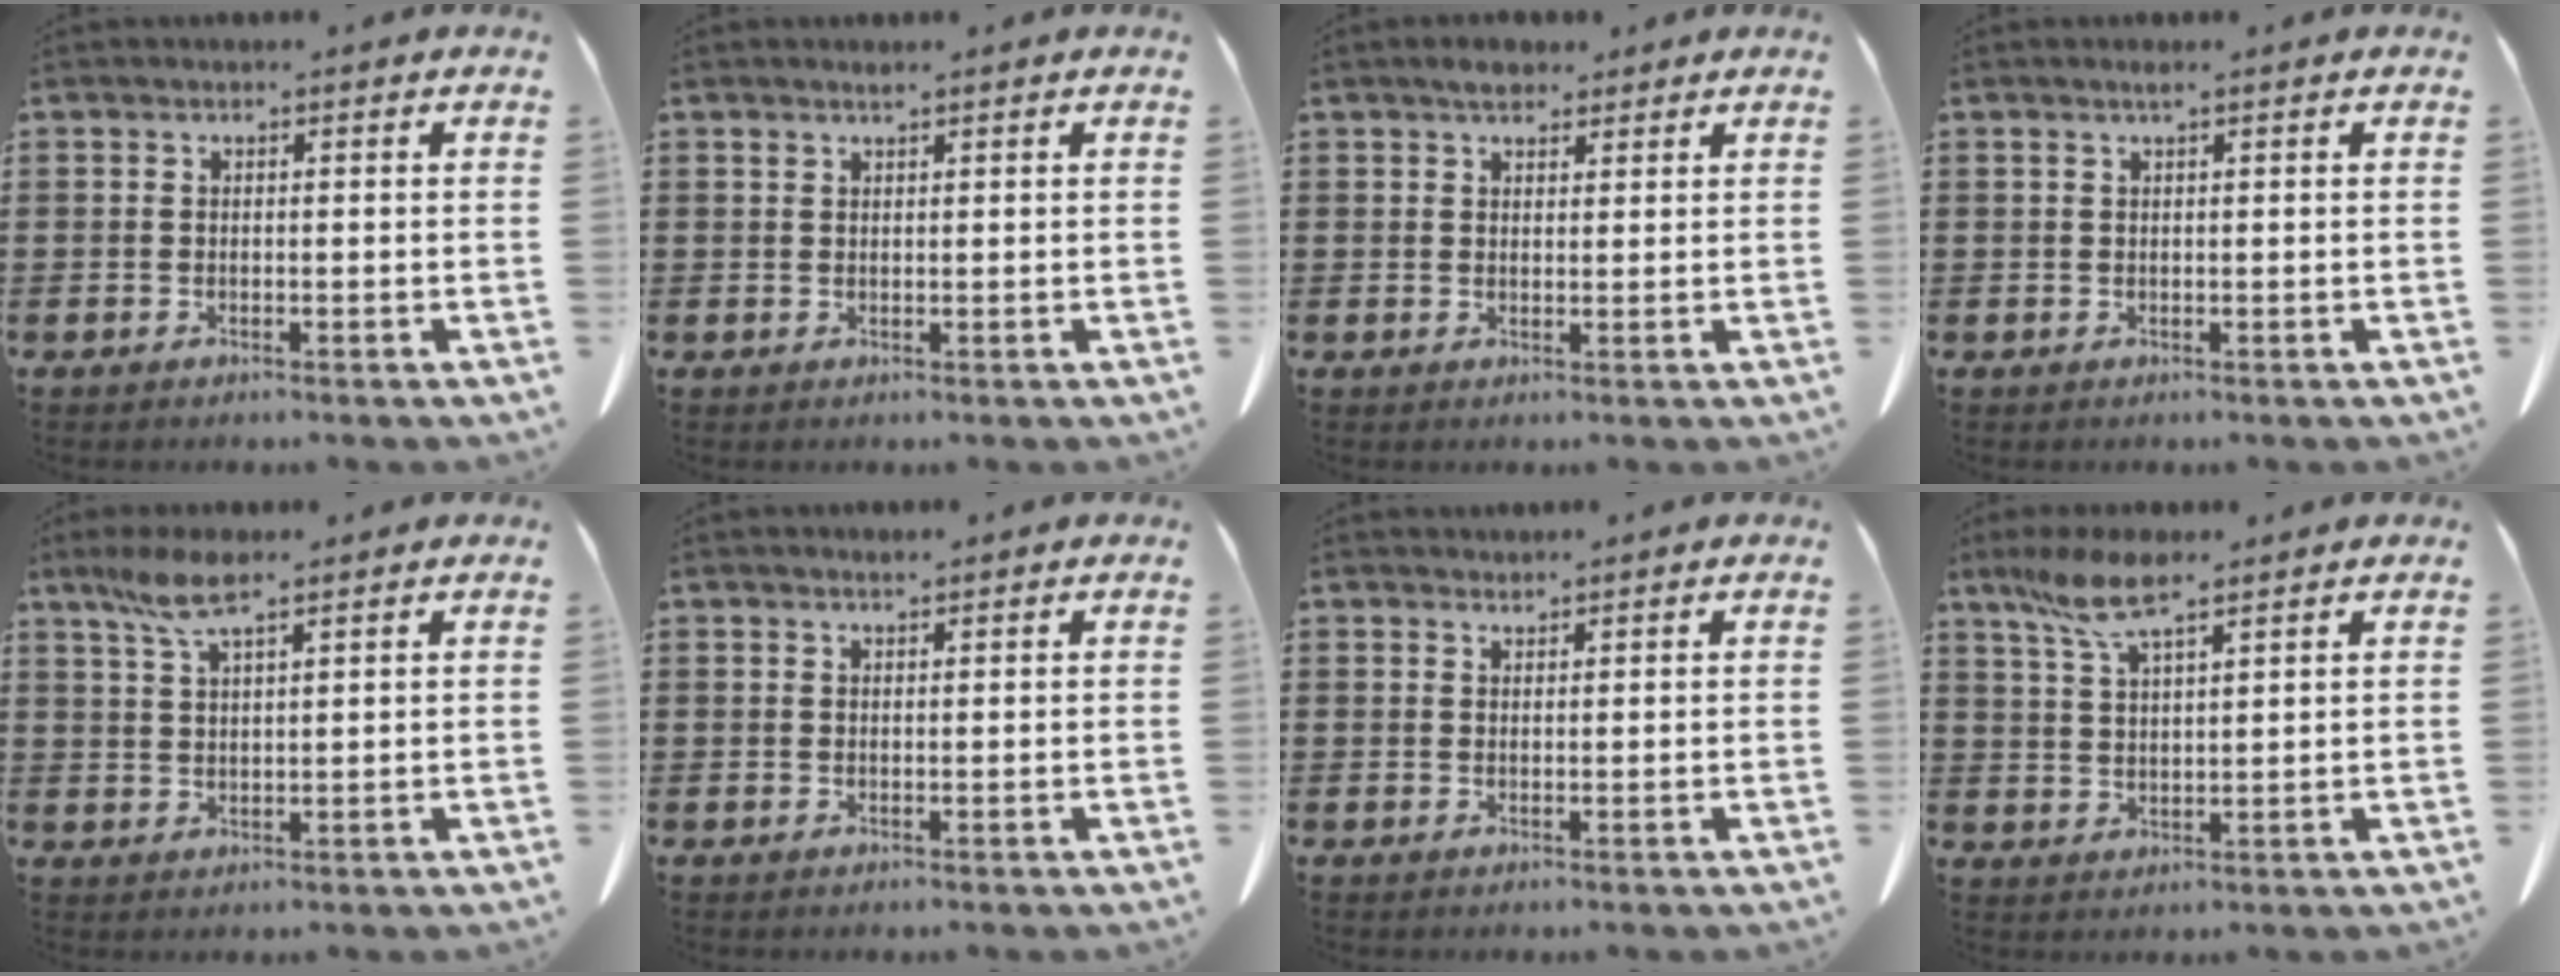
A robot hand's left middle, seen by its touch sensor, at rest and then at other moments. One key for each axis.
{"total": 0.9, "fx": 0.8, "fy": 0.2, "fz": 0.4, "tx": -0.010, "ty": 0.000, "tz": 0.015}
{"total": 3.0, "fx": 2.5, "fy": 1.2, "fz": 1.0, "tx": -0.018, "ty": 0.002, "tz": 0.045}
{"total": 0.9, "fx": 0.5, "fy": 0.0, "fz": 0.8, "tx": -0.015, "ty": 0.001, "tz": 0.009}
{"total": 5.7, "fx": 3.7, "fy": 1.0, "fz": 4.2, "tx": -0.091, "ty": 0.001, "tz": 0.067}
{"total": 0.8, "fx": 0.7, "fy": 0.1, "fz": 0.3, "tx": -0.007, "ty": 0.001, "tz": 0.014}
{"total": 1.0, "fx": 1.0, "fy": 0.0, "fz": 0.0, "tx": -0.002, "ty": -0.001, "tz": 0.021}
{"total": 6.5, "fx": 4.4, "fy": 1.2, "fz": 4.7, "tx": -0.111, "ty": -0.004, "tz": 0.076}